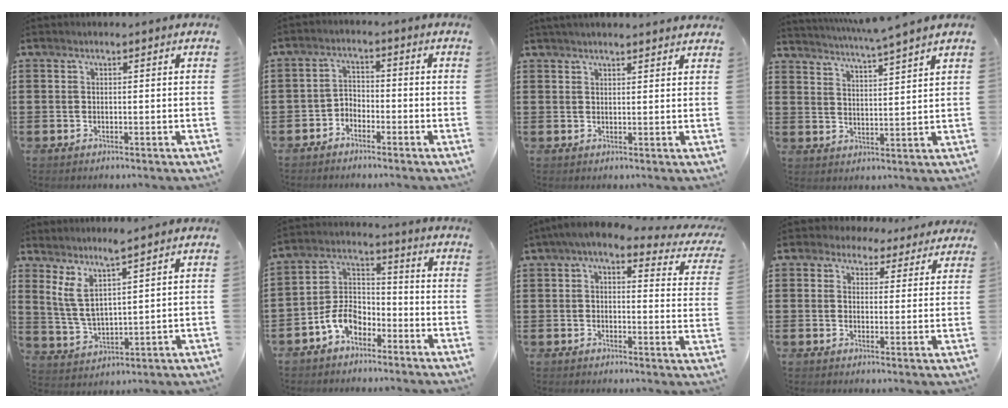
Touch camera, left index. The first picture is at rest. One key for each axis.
{"total": 2.9, "fx": -2.7, "fy": 1.0, "fz": 0.1, "tx": -0.010, "ty": 0.005, "tz": -0.060}
{"total": 2.0, "fx": 1.9, "fy": -0.1, "fz": 0.4, "tx": -0.013, "ty": 0.000, "tz": 0.037}
{"total": 4.0, "fx": 3.6, "fy": -1.3, "fz": 1.3, "tx": -0.038, "ty": -0.029, "tz": 0.057}
{"total": 5.2, "fx": 3.3, "fy": 0.9, "fz": 3.9, "tx": -0.095, "ty": -0.018, "tz": 0.054}
{"total": 7.0, "fx": -4.5, "fy": 4.1, "fz": 3.5, "tx": -0.088, "ty": 0.014, "tz": -0.092}
{"total": 5.1, "fx": 3.7, "fy": 1.1, "fz": 3.3, "tx": -0.078, "ty": -0.013, "tz": 0.063}
{"total": 3.1, "fx": 2.6, "fy": 1.7, "fz": 0.4, "tx": -0.023, "ty": -0.002, "tz": 0.046}